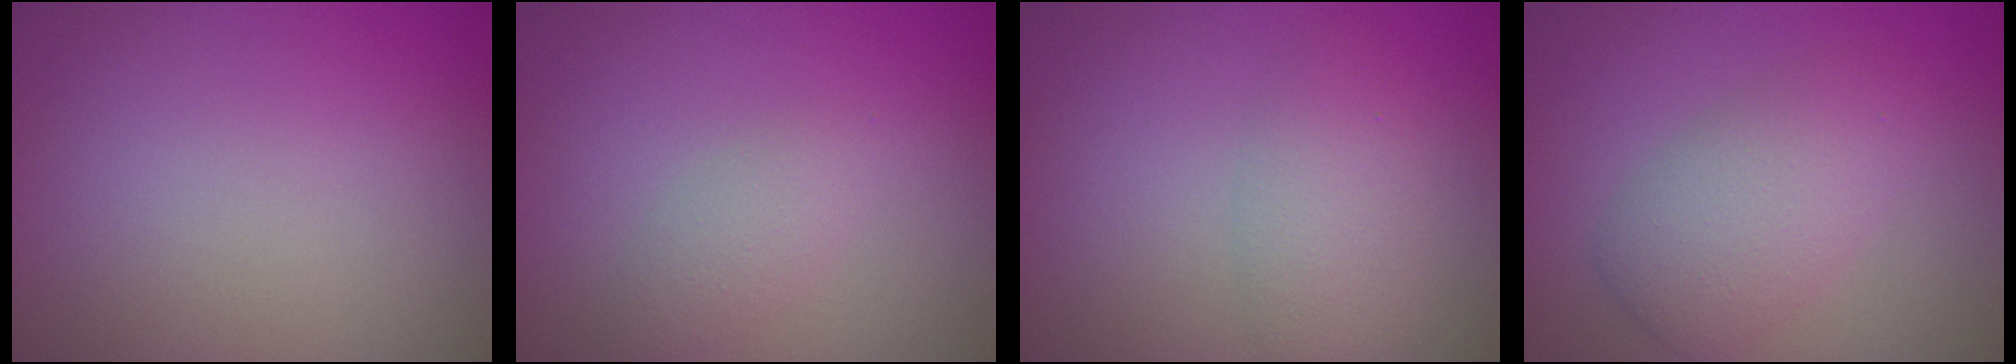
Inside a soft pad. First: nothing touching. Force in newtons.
{"total": 1.7, "press": 1.7, "slide": 0.0}
{"total": 3.1, "press": 3.1, "slide": 0.1}
{"total": 4.3, "press": 4.3, "slide": 0.1}